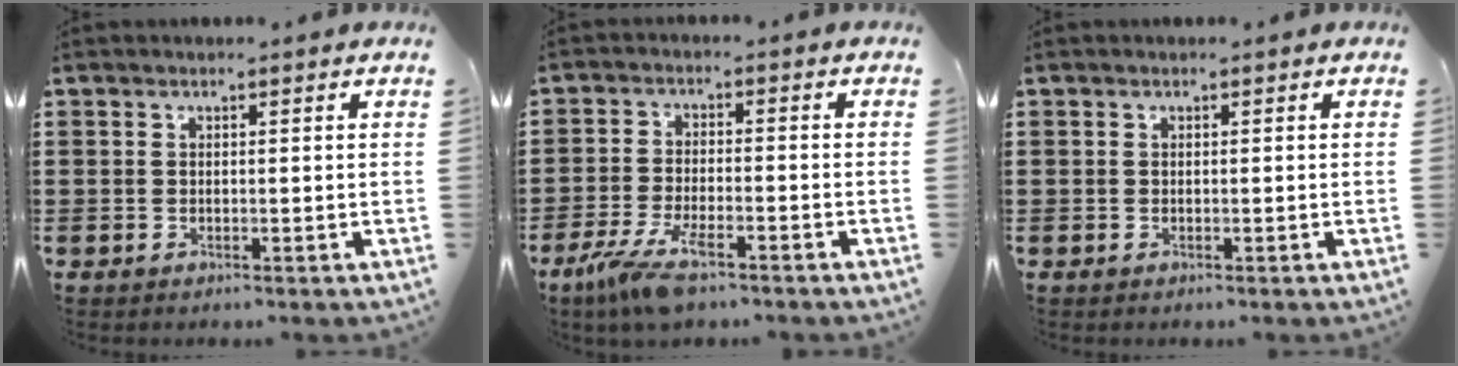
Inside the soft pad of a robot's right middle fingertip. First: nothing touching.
{"total": 6.9, "force": [-4.4, 1.7, 5.1], "torque": [-0.121, -0.015, -0.085]}
{"total": 0.0}